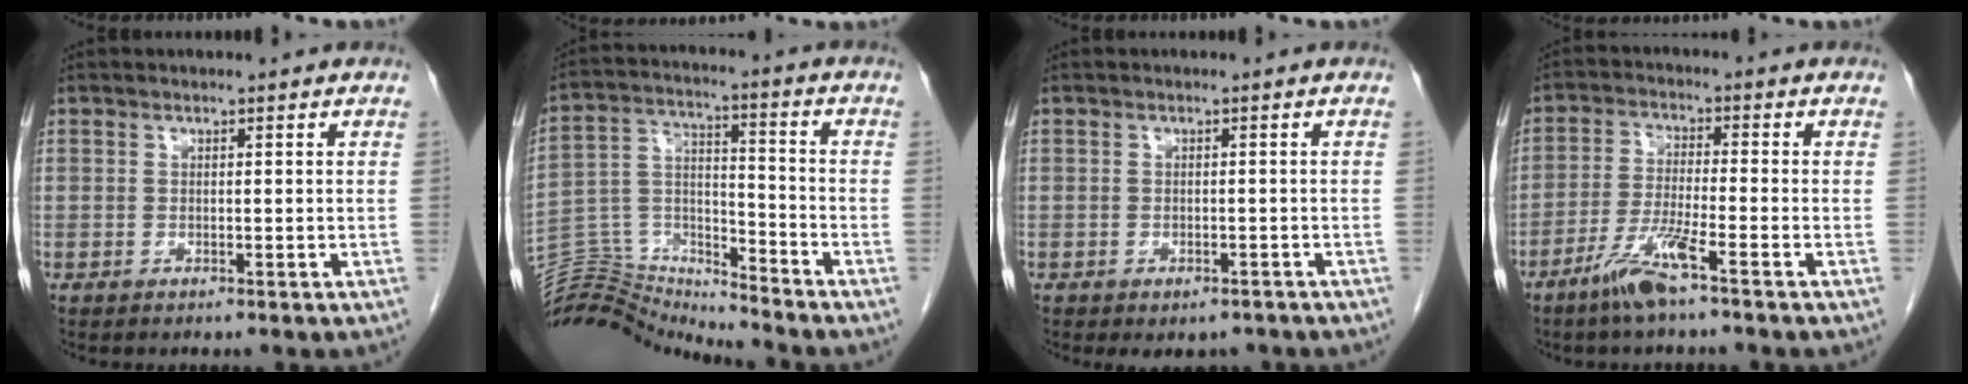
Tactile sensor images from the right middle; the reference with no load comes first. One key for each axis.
{"total": 13.3, "fx": -13.3, "fy": -0.3, "fz": -0.6, "tx": 0.008, "ty": 0.056, "tz": -0.244}
{"total": 3.8, "fx": -3.0, "fy": 2.0, "fz": 1.2, "tx": -0.004, "ty": 0.003, "tz": -0.037}
{"total": 6.5, "fx": -4.2, "fy": -0.2, "fz": 4.9, "tx": -0.103, "ty": -0.010, "tz": -0.087}